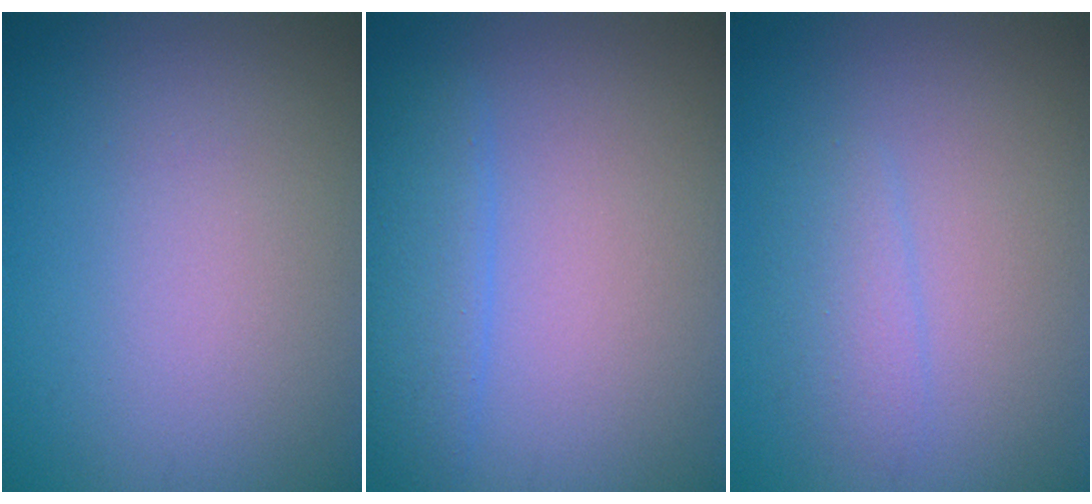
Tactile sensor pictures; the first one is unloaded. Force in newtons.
{"total": 2.8, "press": 2.8, "slide": 0.3}
{"total": 1.8, "press": 1.8, "slide": 0.0}